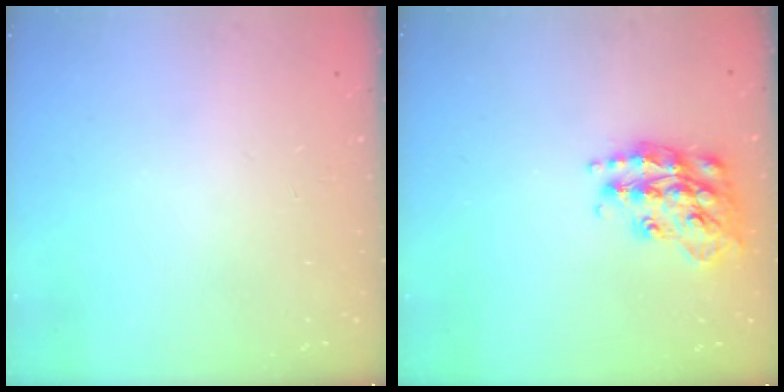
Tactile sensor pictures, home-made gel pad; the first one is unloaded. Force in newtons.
{"total": 18.2, "press": 18.2, "slide": 1.2}